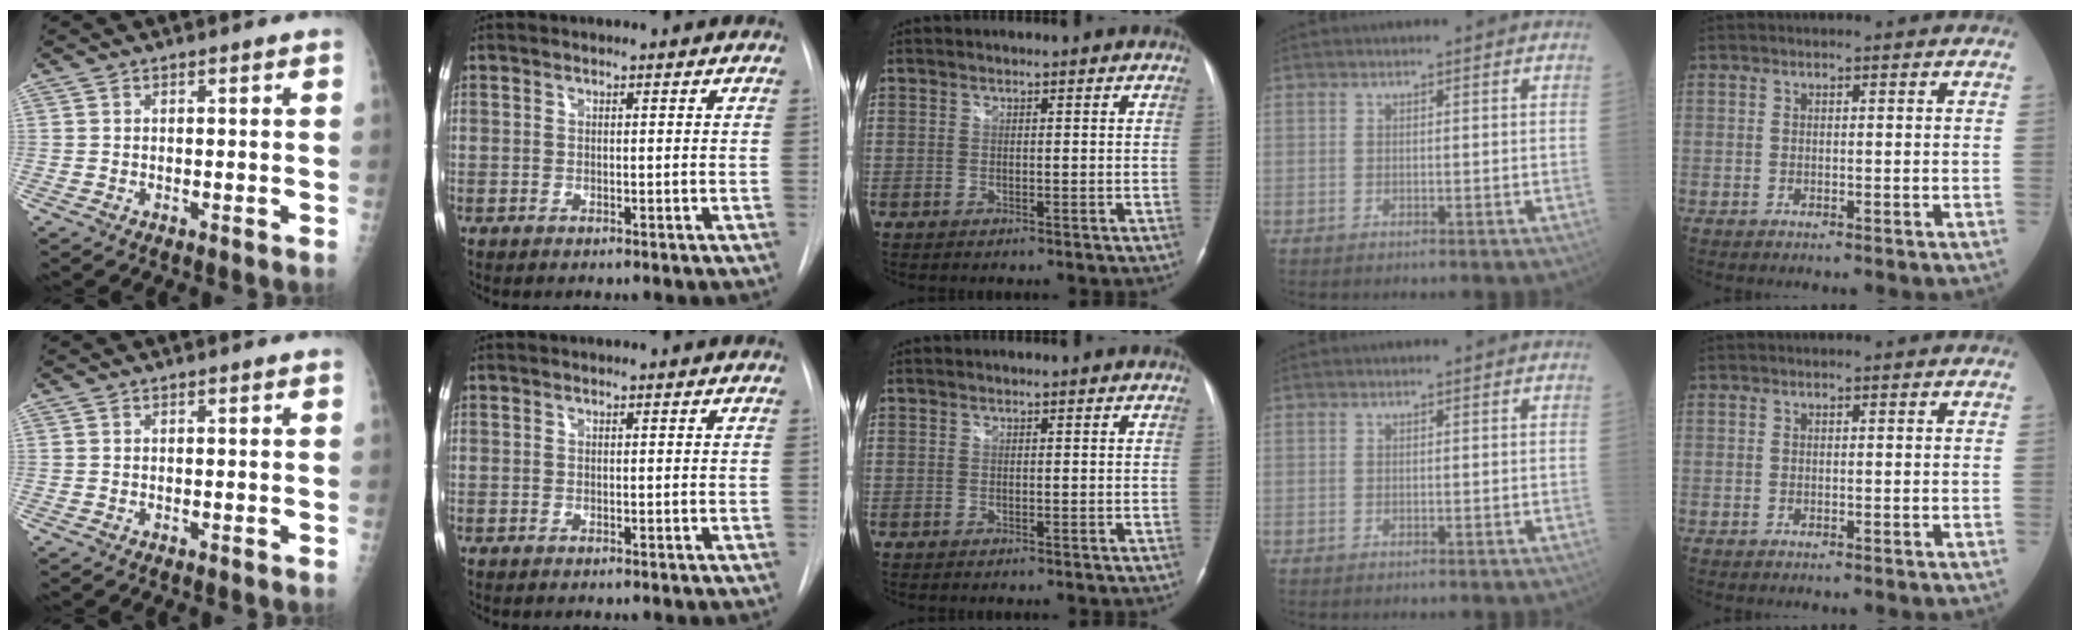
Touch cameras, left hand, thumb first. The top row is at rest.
{}